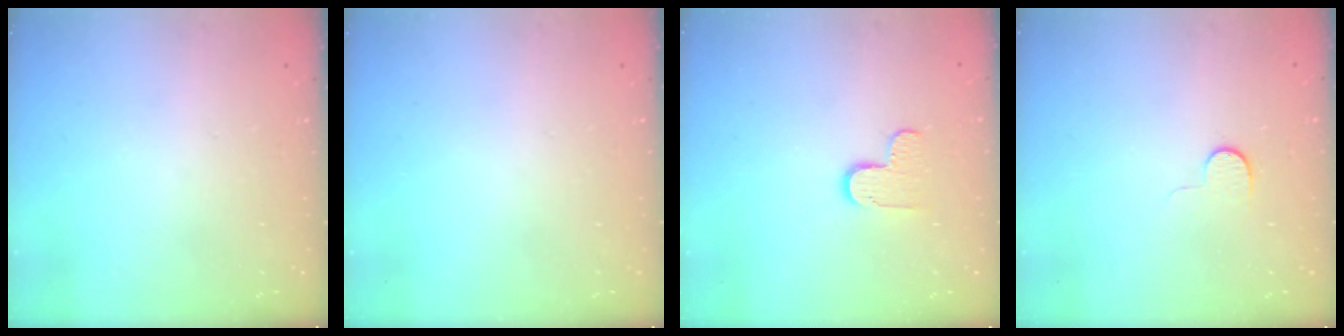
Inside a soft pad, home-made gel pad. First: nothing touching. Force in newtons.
{"total": 0.0}
{"total": 6.5, "press": 6.5, "slide": 0.5}
{"total": 4.6, "press": 4.6, "slide": 0.5}